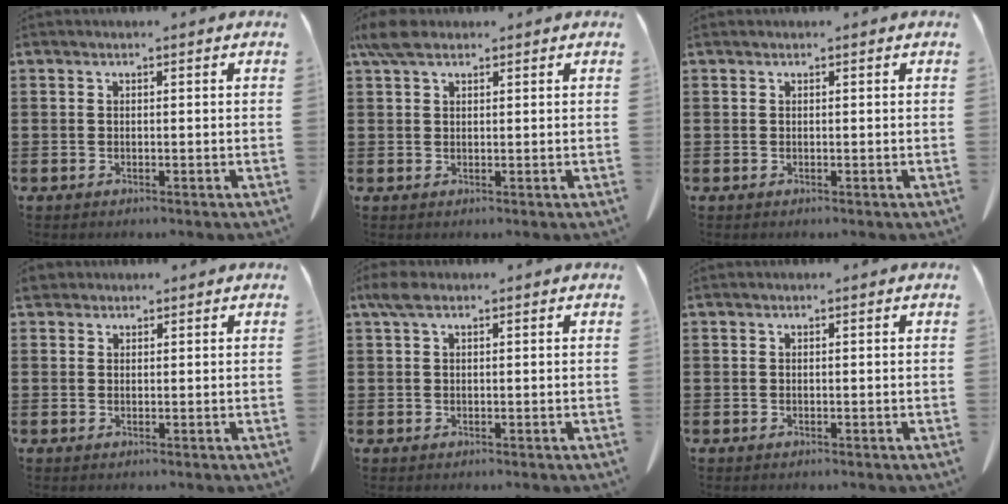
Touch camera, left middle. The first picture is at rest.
{"total": 3.7, "force": [2.5, 1.7, 2.2], "torque": [-0.053, 0.007, 0.048]}
{"total": 0.0}
{"total": 1.9, "force": [1.6, 0.9, 0.5], "torque": [-0.017, 0.005, 0.033]}
{"total": 2.2, "force": [0.8, 1.1, 1.7], "torque": [-0.038, 0.005, 0.015]}
{"total": 0.0}